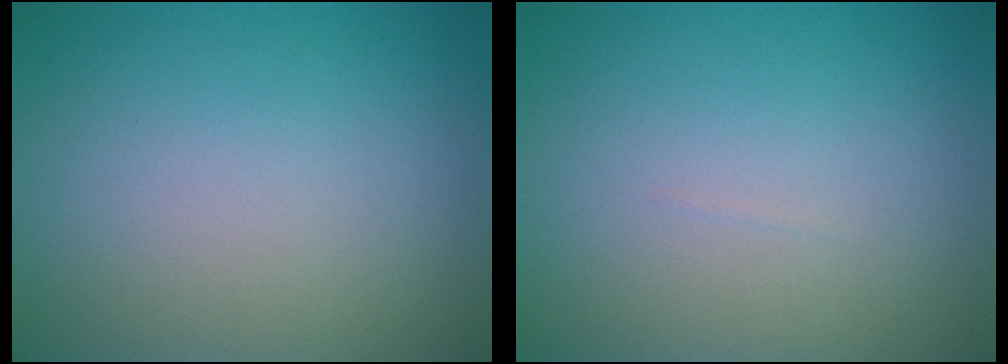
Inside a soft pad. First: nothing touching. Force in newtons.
{"total": 0.0}